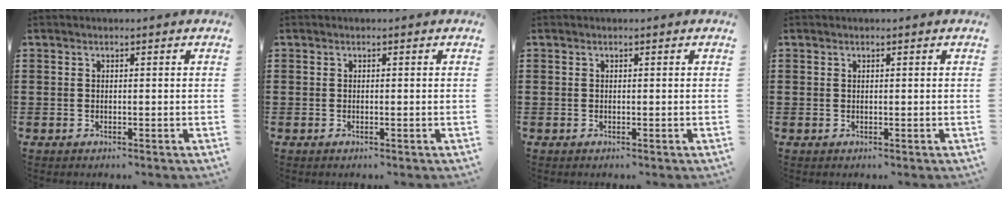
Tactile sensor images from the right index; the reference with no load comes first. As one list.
[{"total": 0.0}, {"total": 0.0}, {"total": 0.0}]